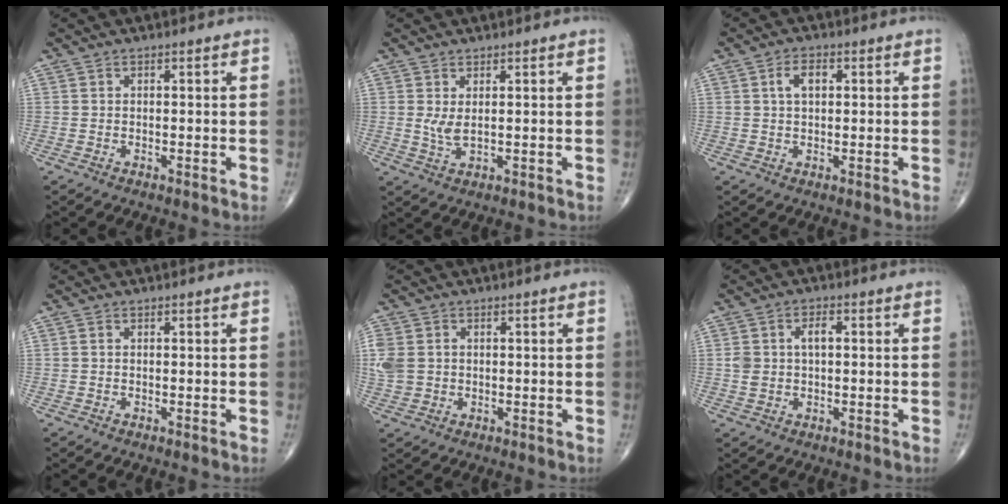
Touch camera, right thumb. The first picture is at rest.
{"total": 2.7, "force": [0.6, 0.9, 2.4], "torque": [-0.049, -0.008, 0.019]}
{"total": 3.9, "force": [1.0, 2.2, 3.0], "torque": [-0.054, 0.005, 0.017]}
{"total": 0.0}
{"total": 6.8, "force": [0.5, 5.6, 3.7], "torque": [-0.100, 0.006, 0.015]}
{"total": 4.8, "force": [0.6, 2.8, 3.8], "torque": [-0.079, 0.013, 0.012]}